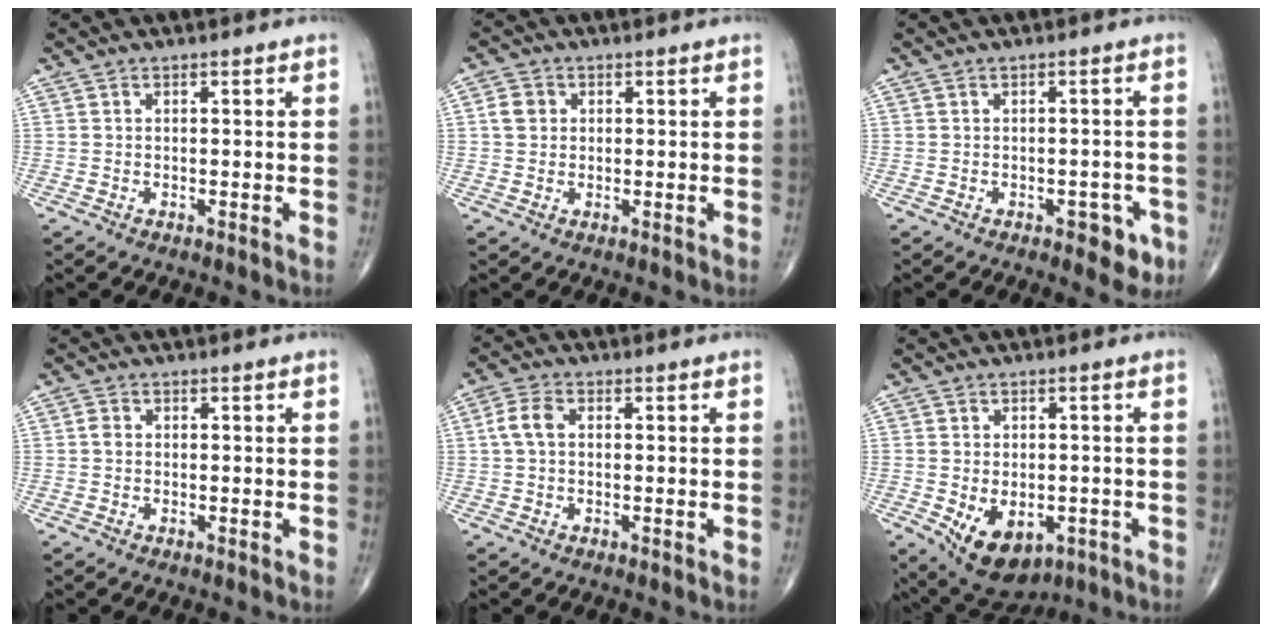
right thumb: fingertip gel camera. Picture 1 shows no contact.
{"total": 2.9, "force": [0.6, 2.6, 1.3], "torque": [-0.013, 0.003, 0.011]}
{"total": 4.5, "force": [-2.2, 2.5, 3.1], "torque": [-0.011, 0.008, -0.025]}
{"total": 1.2, "force": [-0.1, 1.0, 0.7], "torque": [-0.006, 0.003, -0.004]}
{"total": 4.2, "force": [0.5, 2.6, 3.3], "torque": [-0.076, 0.013, 0.006]}
{"total": 11.0, "force": [-4.0, 7.1, 7.4], "torque": [-0.094, 0.001, -0.043]}